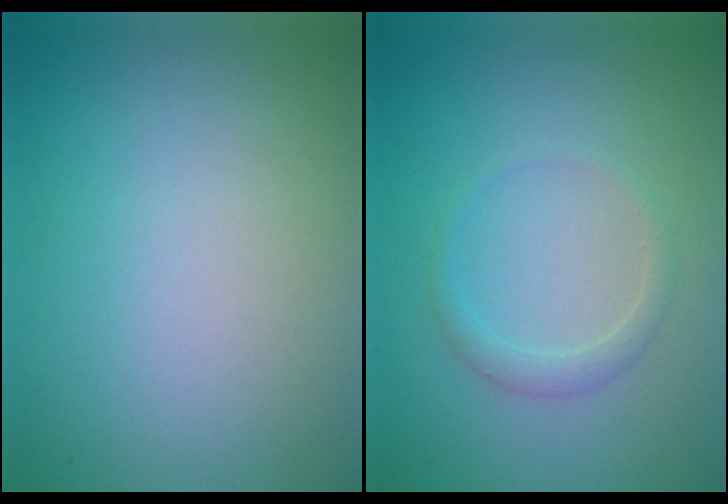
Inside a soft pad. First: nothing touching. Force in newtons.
{"total": 1.4, "press": 1.4, "slide": 0.1}